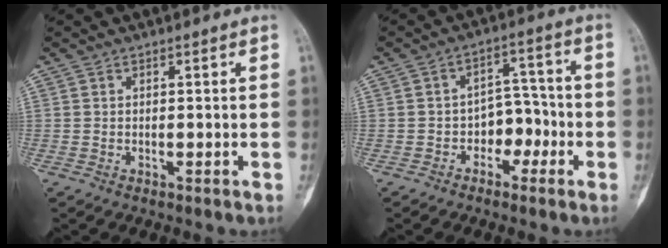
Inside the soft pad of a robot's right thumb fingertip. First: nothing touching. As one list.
[{"total": 6.4, "force": [-2.4, 4.8, 3.6], "torque": [-0.017, 0.039, -0.045]}]